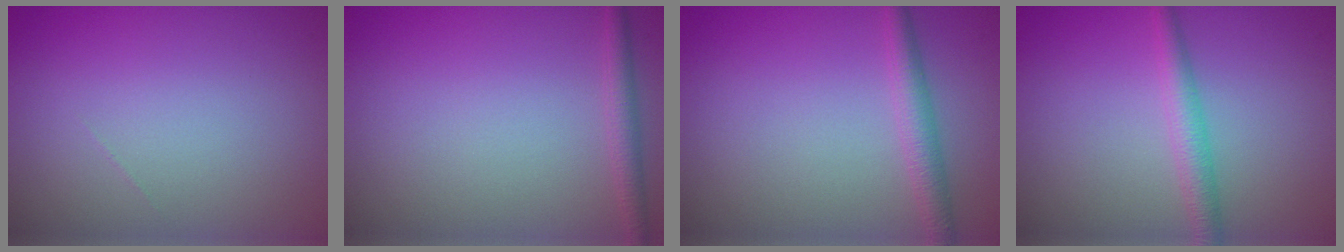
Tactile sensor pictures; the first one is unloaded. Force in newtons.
{"total": 1.8, "press": 1.8, "slide": 0.1}
{"total": 2.4, "press": 2.4, "slide": 0.1}
{"total": 2.6, "press": 2.6, "slide": 0.1}